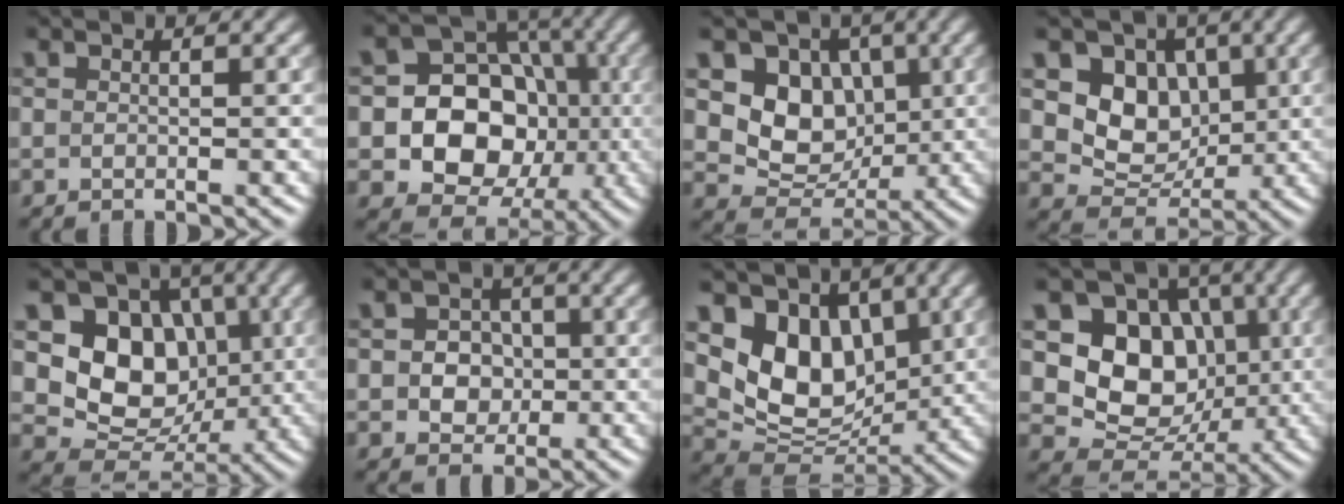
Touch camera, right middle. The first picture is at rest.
{"total": 12.9, "force": [-1.9, 10.9, 6.6], "torque": [-0.085, 0.000, -0.063]}
{"total": 6.9, "force": [1.4, 5.5, 3.9], "torque": [-0.060, -0.010, 0.017]}
{"total": 6.4, "force": [1.5, 5.1, 3.6], "torque": [-0.056, -0.009, 0.017]}
{"total": 8.9, "force": [1.4, 7.2, 5.0], "torque": [-0.084, -0.015, 0.018]}
{"total": 3.8, "force": [-0.2, 3.3, 1.9], "torque": [-0.014, 0.004, -0.022]}
{"total": 8.1, "force": [2.5, 5.9, 5.0], "torque": [-0.090, -0.024, 0.041]}
{"total": 9.1, "force": [1.1, 7.5, 5.1], "torque": [-0.086, -0.013, 0.008]}